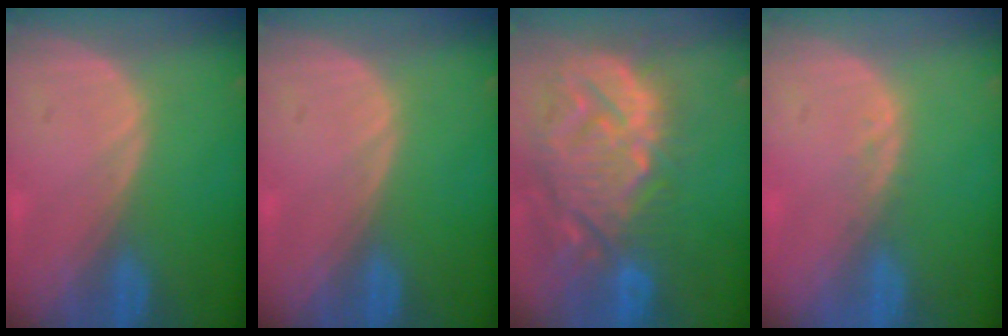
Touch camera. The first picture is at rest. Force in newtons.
{"total": 0.0}
{"total": 14.5, "press": 12.4, "slide": 7.6}
{"total": 1.0, "press": 1.0, "slide": 0.2}